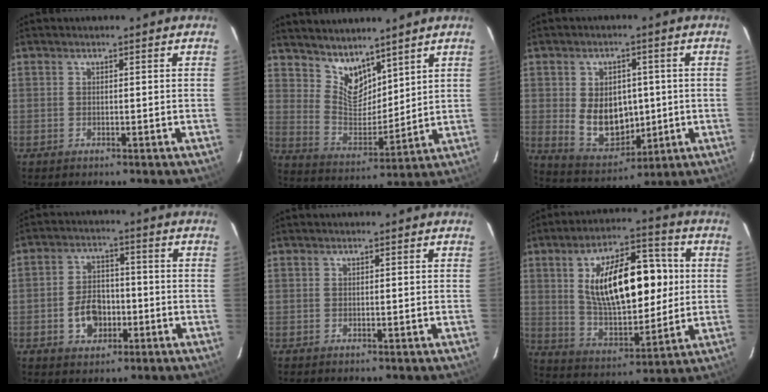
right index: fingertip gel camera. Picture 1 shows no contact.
{"total": 9.7, "force": [7.9, 4.3, 3.7], "torque": [-0.066, -0.001, 0.160]}
{"total": 11.1, "force": [0.0, 8.2, 7.5], "torque": [-0.149, -0.003, 0.027]}
{"total": 7.5, "force": [-2.4, 5.5, 4.5], "torque": [-0.086, 0.020, -0.032]}
{"total": 0.0}
{"total": 20.1, "force": [3.6, 9.7, 17.3], "torque": [-0.291, 0.019, 0.074]}